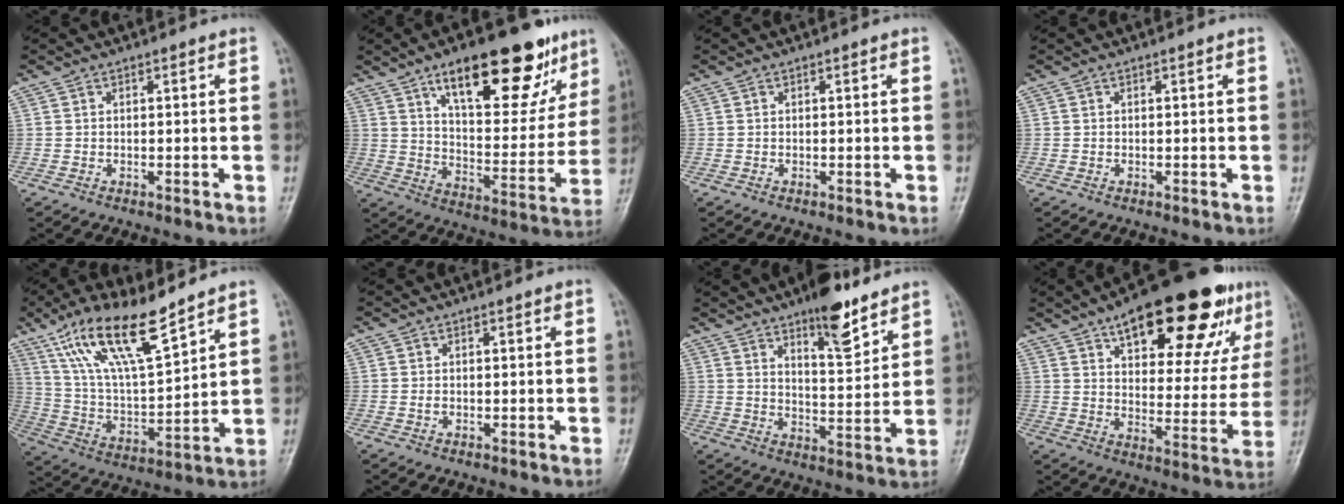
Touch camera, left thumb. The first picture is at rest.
{"total": 23.8, "force": [13.9, 9.7, 16.7], "torque": [-0.194, -0.043, 0.216]}
{"total": 0.0}
{"total": 0.0}
{"total": 17.4, "force": [11.6, 4.5, 12.1], "torque": [-0.209, -0.049, 0.232]}
{"total": 0.6, "force": [0.0, 0.4, 0.5], "torque": [-0.007, 0.000, 0.001]}
{"total": 10.9, "force": [7.5, 3.4, 7.1], "torque": [-0.088, -0.052, 0.119]}
{"total": 26.7, "force": [15.6, 10.3, 19.1], "torque": [-0.233, -0.026, 0.226]}